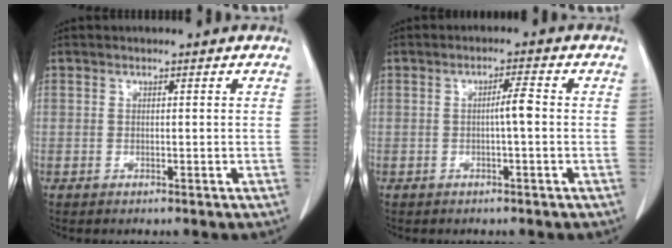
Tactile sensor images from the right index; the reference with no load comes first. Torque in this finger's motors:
{"motor_torque": [0.30, -0.08, 0.05, 0.02]}